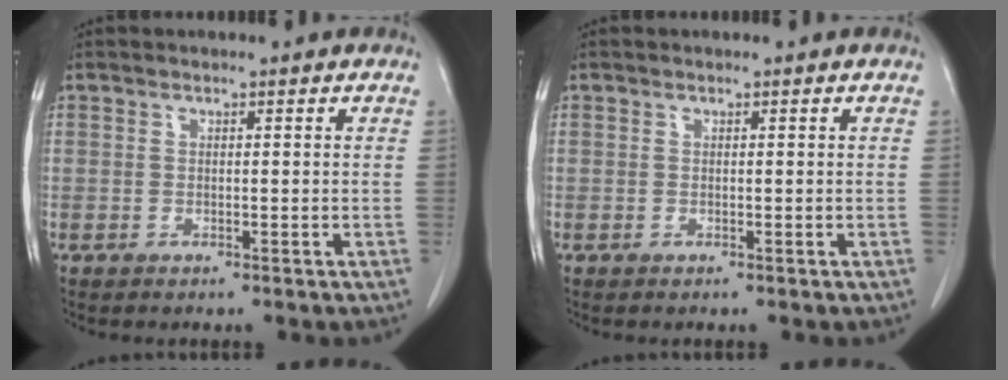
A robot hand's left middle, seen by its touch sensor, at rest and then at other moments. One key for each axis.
{"total": 0.0}